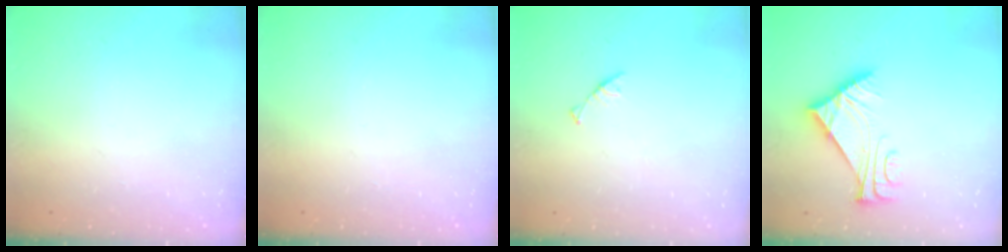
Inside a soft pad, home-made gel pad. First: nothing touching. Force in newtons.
{"total": 0.0}
{"total": 3.0, "press": 3.0, "slide": 0.3}
{"total": 7.6, "press": 7.6, "slide": 0.9}